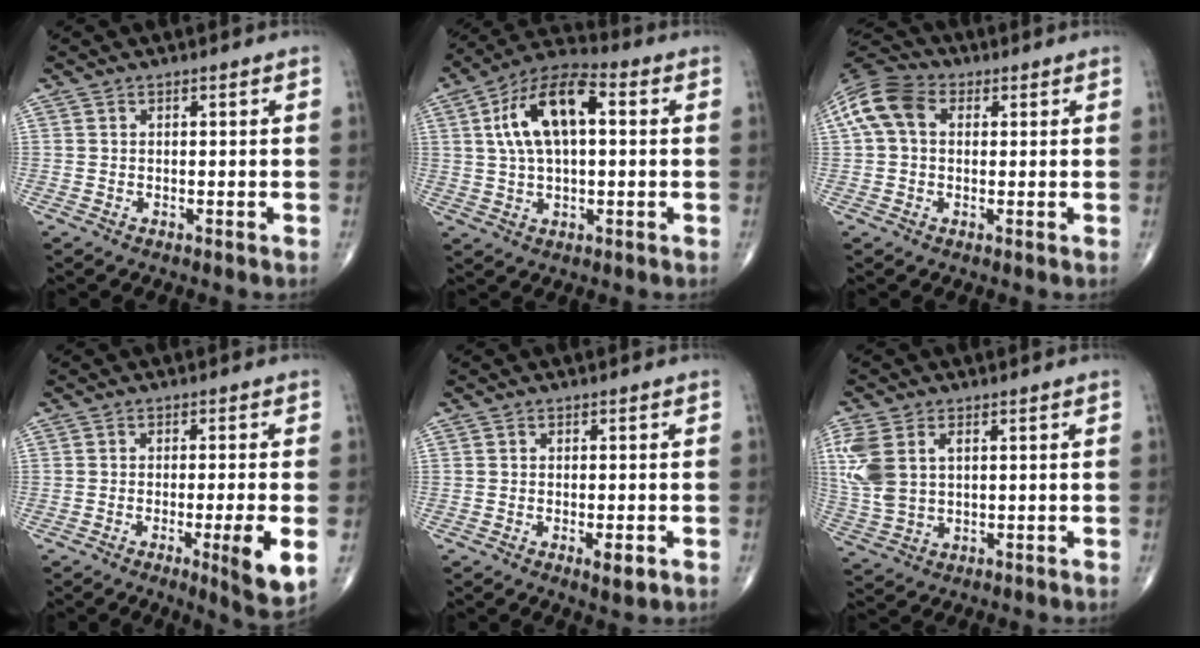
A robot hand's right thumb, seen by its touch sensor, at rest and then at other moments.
{"total": 14.1, "force": [2.8, 6.8, 12.0], "torque": [-0.220, 0.027, 0.043]}
{"total": 9.7, "force": [2.1, 6.8, 6.5], "torque": [-0.136, 0.031, 0.029]}
{"total": 8.0, "force": [-2.1, 0.7, 7.7], "torque": [-0.116, -0.015, -0.030]}
{"total": 3.1, "force": [-1.2, 1.0, 2.7], "torque": [-0.037, -0.004, -0.015]}
{"total": 9.6, "force": [2.5, 6.0, 7.1], "torque": [-0.176, 0.006, 0.058]}